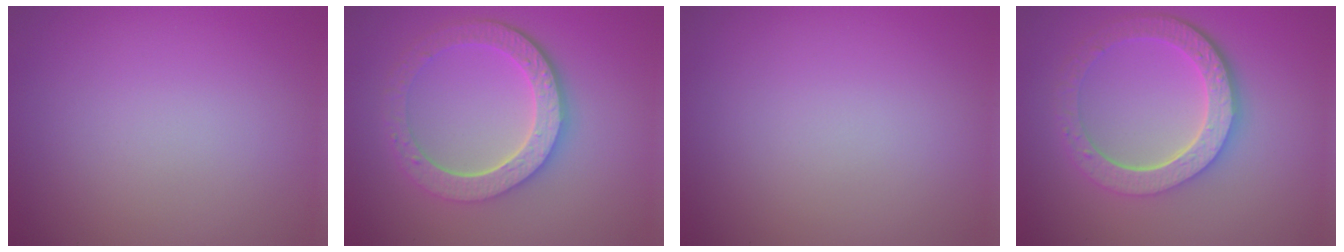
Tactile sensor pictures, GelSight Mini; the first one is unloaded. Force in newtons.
{"total": 5.6, "press": 4.5, "slide": 3.4}
{"total": 0.0}
{"total": 6.1, "press": 4.6, "slide": 4.0}